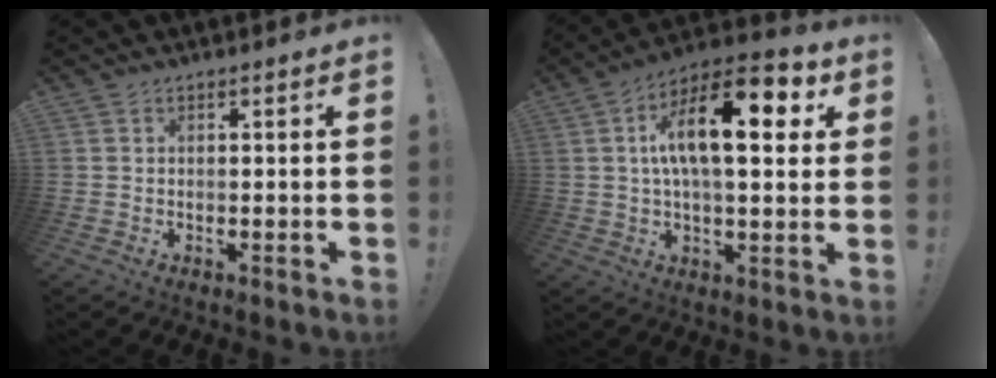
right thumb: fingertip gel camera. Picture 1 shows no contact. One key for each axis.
{"total": 18.7, "fx": 5.3, "fy": 7.4, "fz": 16.3, "tx": -0.263, "ty": -0.009, "tz": 0.075}